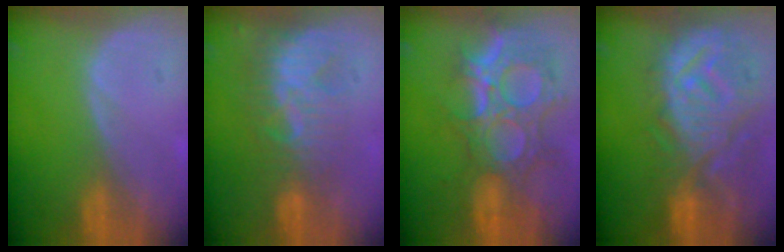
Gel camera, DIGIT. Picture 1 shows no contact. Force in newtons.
{"total": 8.9, "press": 7.6, "slide": 4.6}
{"total": 12.0, "press": 10.7, "slide": 5.3}
{"total": 12.4, "press": 11.1, "slide": 5.6}